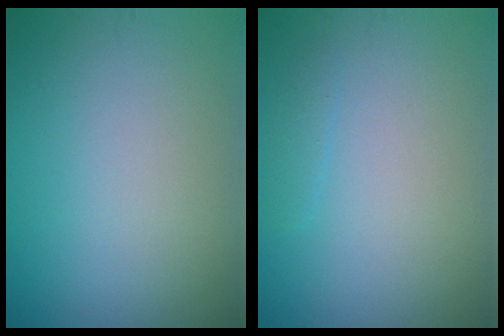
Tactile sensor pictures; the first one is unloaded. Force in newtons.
{"total": 0.7, "press": 0.7, "slide": 0.0}